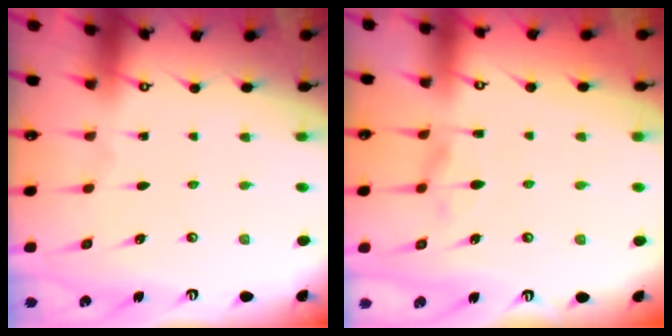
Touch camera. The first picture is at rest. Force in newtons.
{"total": 2.0, "press": 1.4, "slide": 1.4}